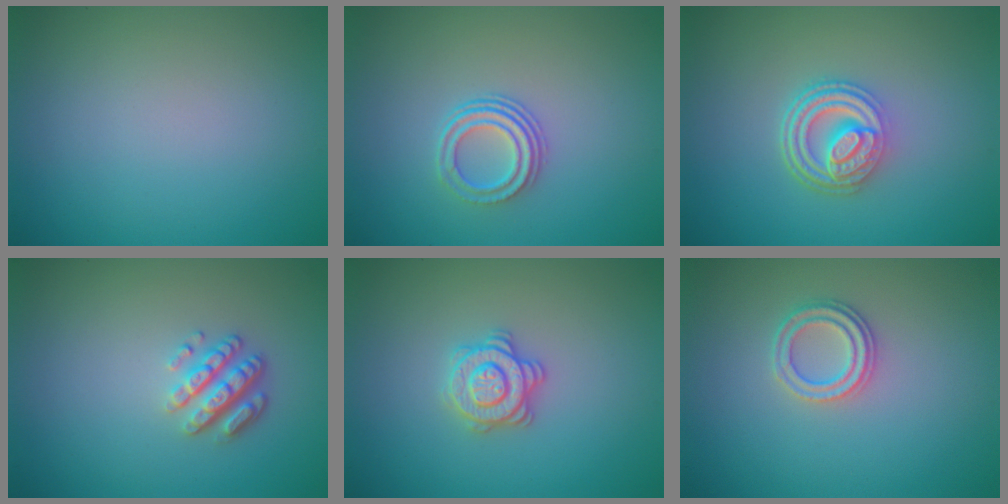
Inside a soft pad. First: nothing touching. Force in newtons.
{"total": 3.0, "press": 2.2, "slide": 2.0}
{"total": 4.9, "press": 3.6, "slide": 3.3}
{"total": 3.3, "press": 2.6, "slide": 2.1}
{"total": 3.1, "press": 2.9, "slide": 0.9}
{"total": 2.3, "press": 2.2, "slide": 0.8}